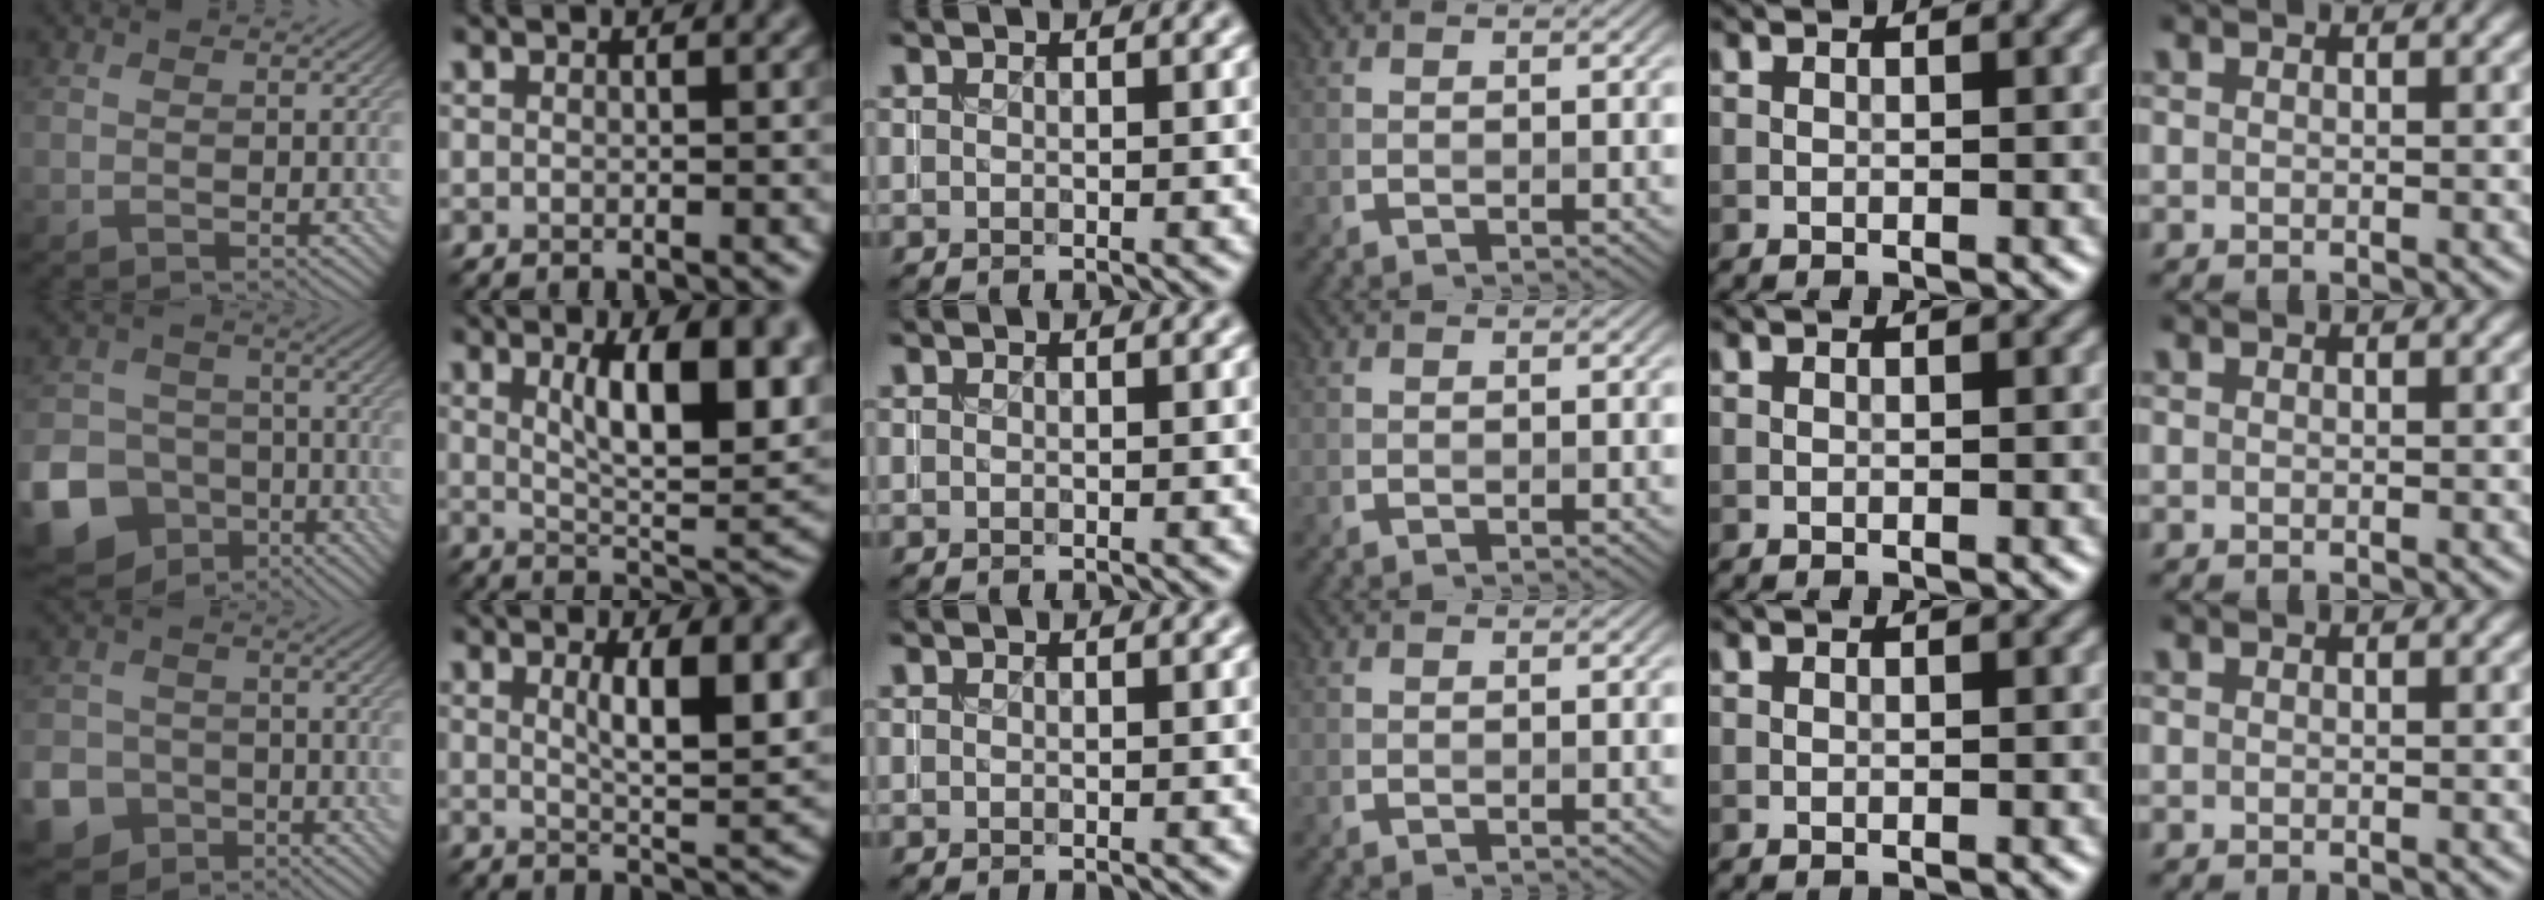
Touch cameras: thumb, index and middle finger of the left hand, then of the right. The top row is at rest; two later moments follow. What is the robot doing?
{"motion": "insert", "object": "coin"}